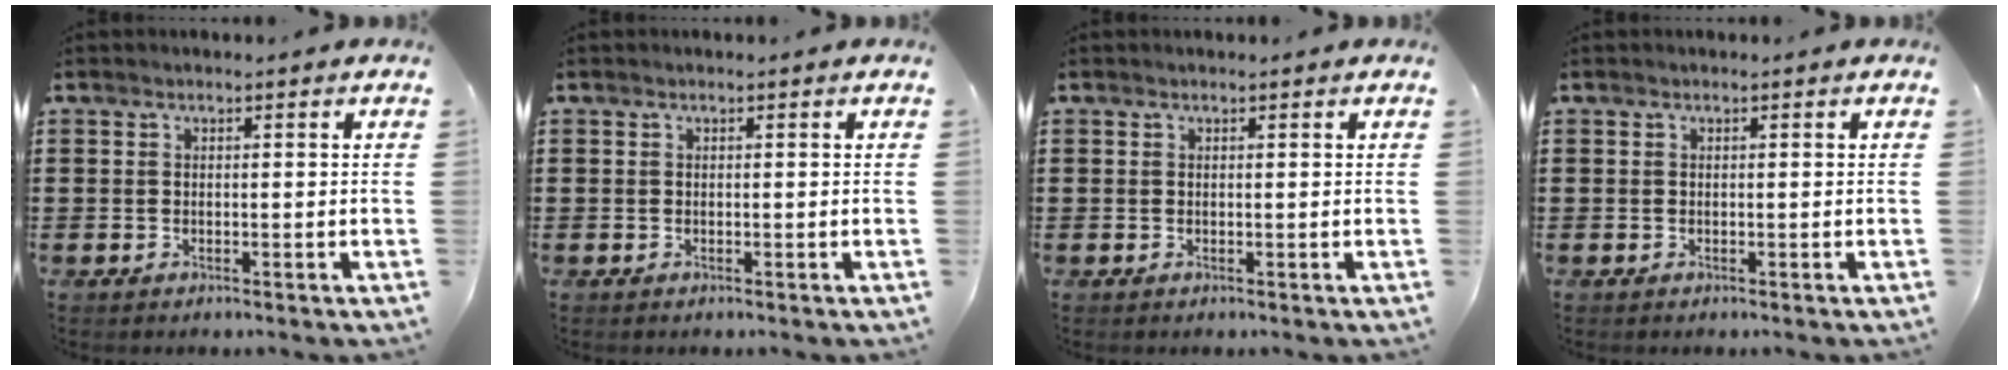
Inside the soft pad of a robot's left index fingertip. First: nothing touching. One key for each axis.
{"total": 0.0}
{"total": 0.0}
{"total": 0.0}